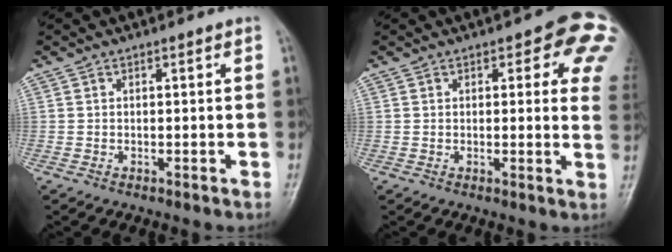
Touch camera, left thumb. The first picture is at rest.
{"total": 10.7, "force": [4.2, 4.3, 8.8], "torque": [-0.052, -0.010, 0.036]}